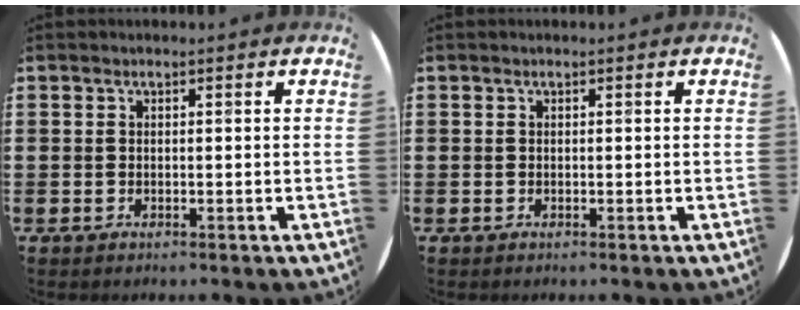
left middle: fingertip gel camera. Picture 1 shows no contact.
{"total": 0.0}